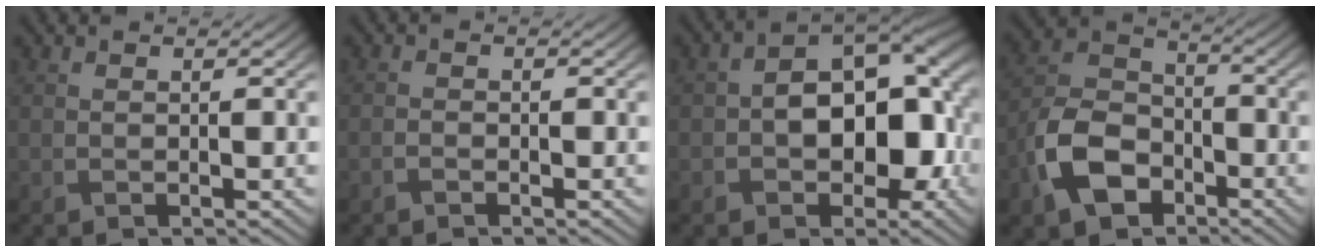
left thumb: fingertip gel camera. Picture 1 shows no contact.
{"total": 0.9, "force": [-0.7, 0.5, 0.4], "torque": [-0.006, 0.001, -0.016]}
{"total": 11.0, "force": [-0.9, 7.0, 8.4], "torque": [-0.127, -0.009, -0.012]}
{"total": 9.9, "force": [-4.8, 6.4, 5.8], "torque": [-0.133, -0.003, -0.112]}